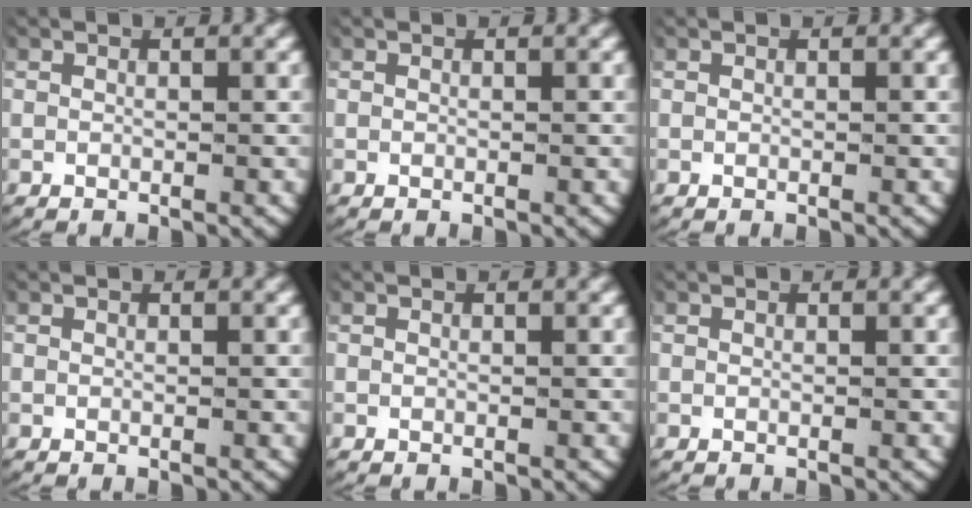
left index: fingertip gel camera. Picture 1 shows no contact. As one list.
[{"total": 0.0}, {"total": 0.0}, {"total": 0.0}, {"total": 0.0}, {"total": 0.0}]